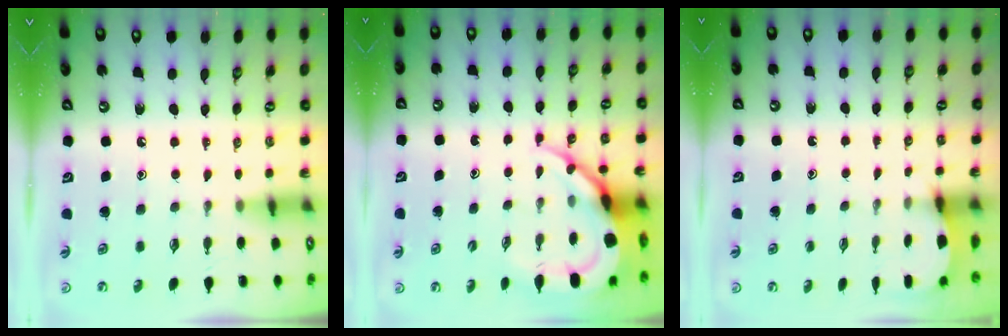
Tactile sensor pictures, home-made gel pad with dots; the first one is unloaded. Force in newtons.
{"total": 11.4, "press": 11.3, "slide": 1.2}
{"total": 2.6, "press": 2.6, "slide": 0.3}